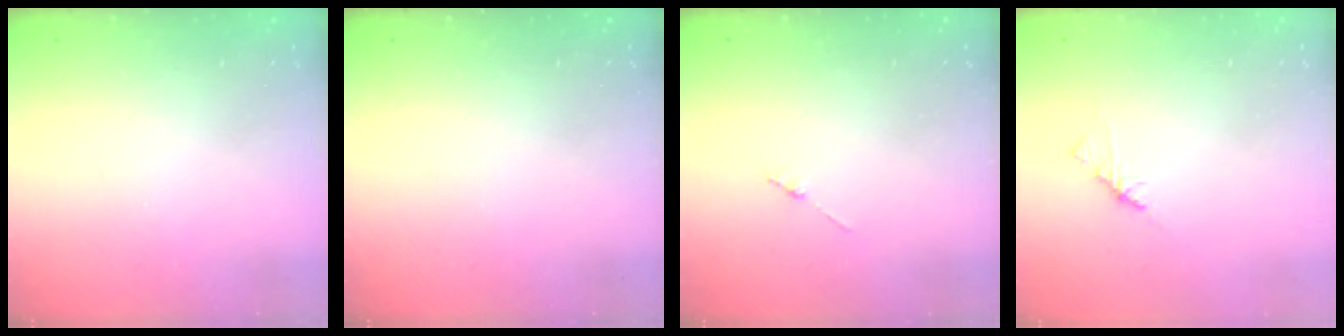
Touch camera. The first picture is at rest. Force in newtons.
{"total": 0.0}
{"total": 1.3, "press": 1.3, "slide": 0.3}
{"total": 1.9, "press": 1.7, "slide": 0.6}